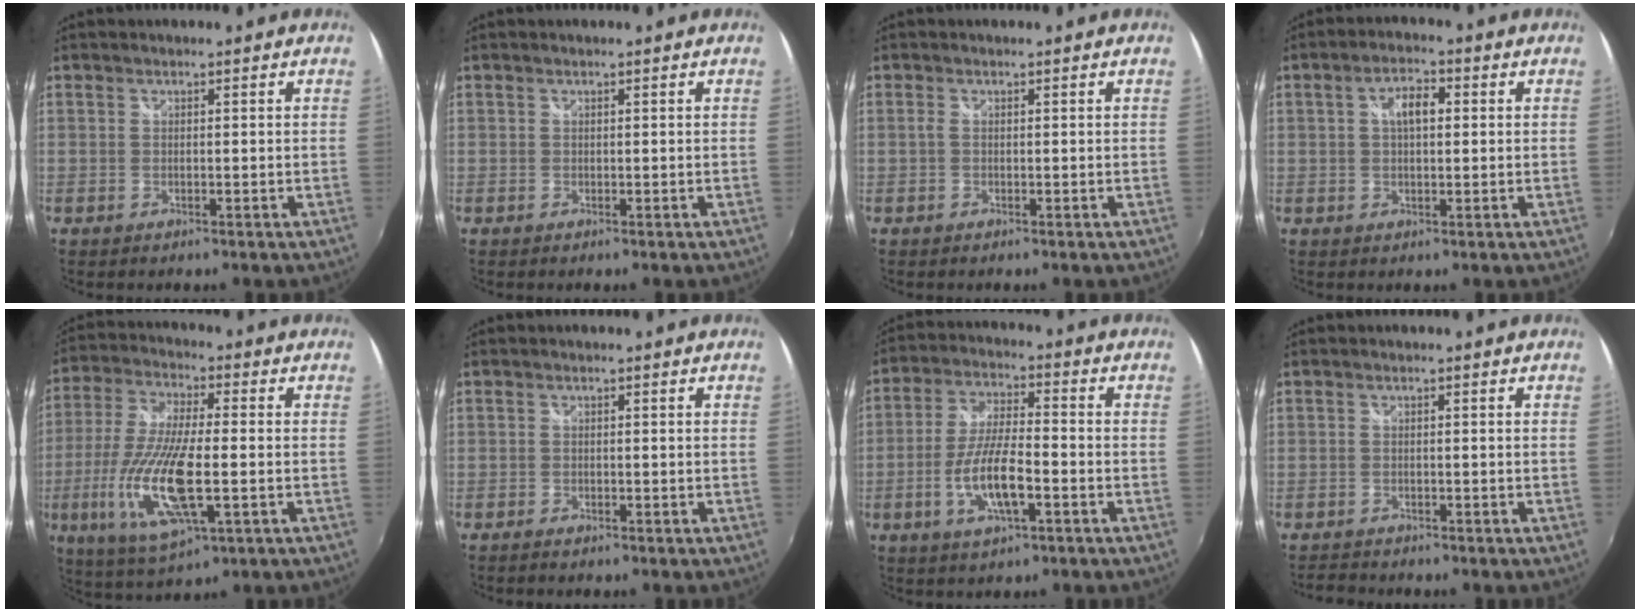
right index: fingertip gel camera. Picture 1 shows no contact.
{"total": 0.0}
{"total": 0.7, "force": [0.0, 0.2, 0.7], "torque": [-0.013, 0.001, -0.004]}
{"total": 4.8, "force": [0.9, 2.3, 4.1], "torque": [-0.071, 0.013, 0.015]}
{"total": 17.2, "force": [-4.1, 4.8, 16.0], "torque": [-0.339, -0.019, -0.077]}
{"total": 1.2, "force": [-1.0, 0.5, 0.4], "torque": [-0.011, -0.003, -0.020]}
{"total": 10.1, "force": [-3.6, 2.8, 9.0], "torque": [-0.183, -0.004, -0.065]}
{"total": 2.6, "force": [-2.5, 0.6, 0.4], "torque": [-0.020, -0.010, -0.046]}